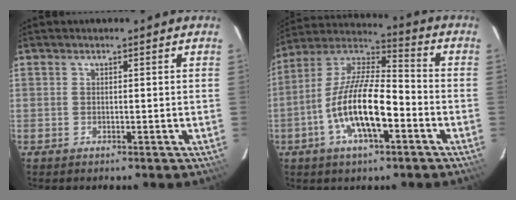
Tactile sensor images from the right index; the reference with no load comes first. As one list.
[{"total": 15.6, "force": [-5.5, 5.0, 13.7], "torque": [-0.270, -0.002, -0.106]}]